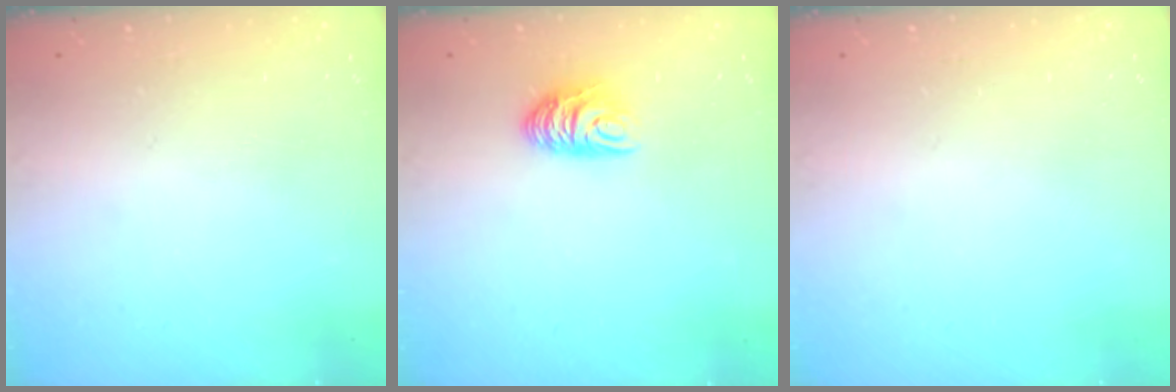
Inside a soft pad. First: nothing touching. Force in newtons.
{"total": 6.8, "press": 6.8, "slide": 0.5}
{"total": 0.0}